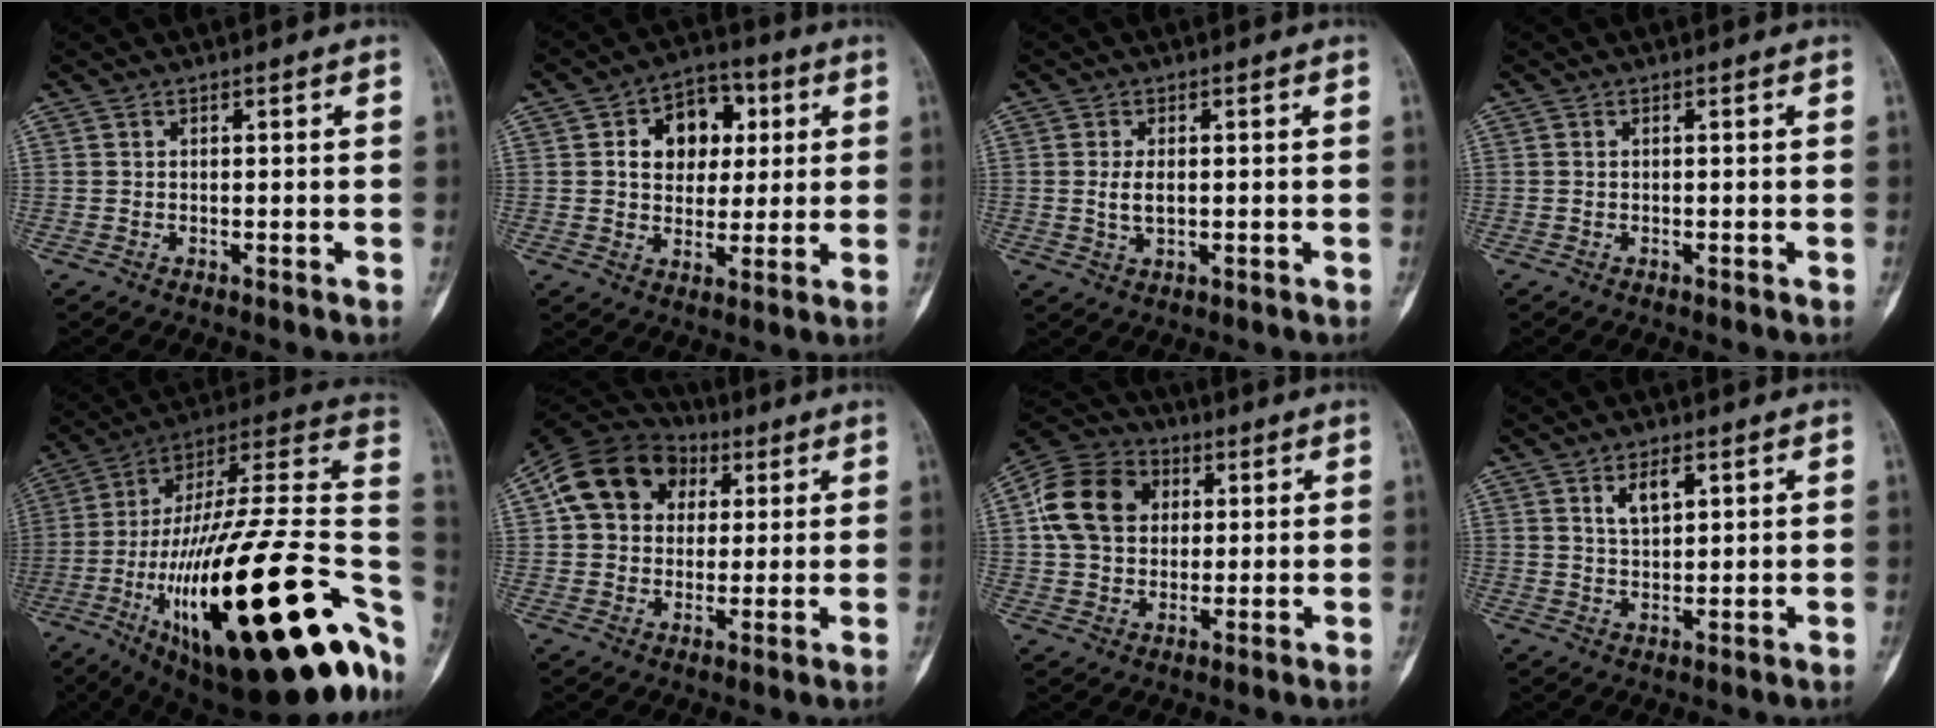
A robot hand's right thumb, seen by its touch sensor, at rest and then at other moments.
{"total": 11.8, "force": [3.0, 8.7, 7.3], "torque": [-0.066, 0.006, 0.044]}
{"total": 3.3, "force": [0.3, 1.8, 2.8], "torque": [-0.055, -0.006, 0.008]}
{"total": 0.0}
{"total": 45.6, "force": [-13.8, 14.3, 41.0], "torque": [-0.568, 0.052, -0.219]}
{"total": 15.0, "force": [4.1, 12.1, 7.9], "torque": [-0.120, 0.017, 0.062]}
{"total": 14.2, "force": [2.7, 11.4, 8.1], "torque": [-0.133, 0.010, 0.040]}
{"total": 4.7, "force": [2.2, 2.3, 3.4], "torque": [-0.053, -0.012, 0.042]}